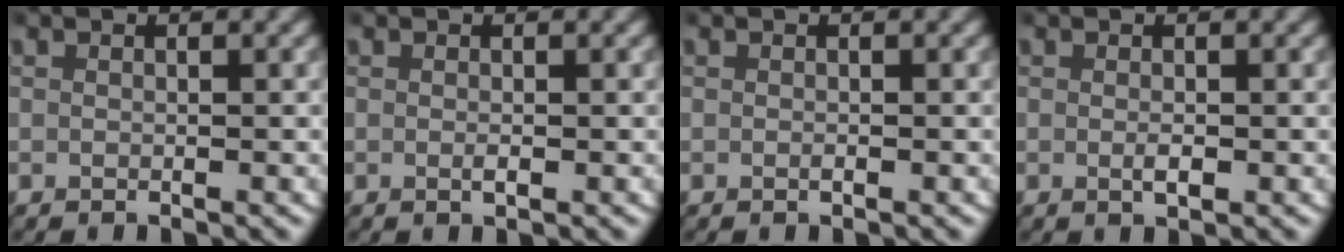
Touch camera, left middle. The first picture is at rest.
{"total": 0.6, "force": [0.0, 0.1, 0.6], "torque": [-0.011, -0.003, 0.000]}
{"total": 0.0}
{"total": 1.0, "force": [-0.1, 0.3, 0.9], "torque": [-0.016, -0.004, -0.001]}